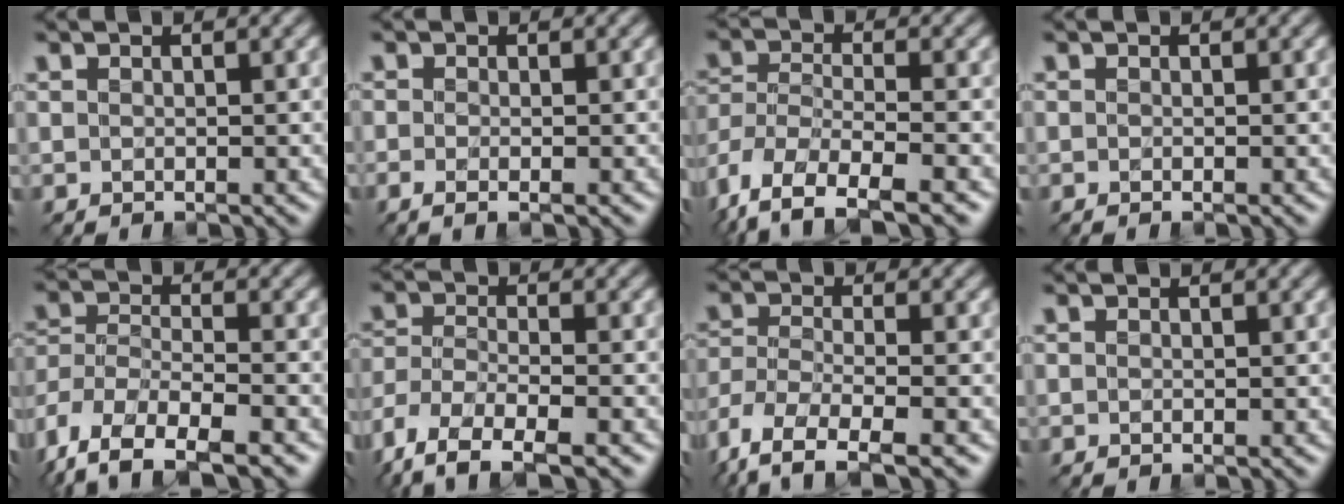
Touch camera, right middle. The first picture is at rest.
{"total": 1.3, "force": [-0.7, 0.2, 1.0], "torque": [-0.023, -0.011, -0.015]}
{"total": 9.1, "force": [-6.2, 3.5, 5.6], "torque": [-0.120, -0.023, -0.115]}
{"total": 0.0}
{"total": 9.9, "force": [-7.2, 3.9, 5.5], "torque": [-0.106, -0.022, -0.128]}
{"total": 7.0, "force": [-5.4, 1.9, 4.1], "torque": [-0.082, -0.016, -0.107]}
{"total": 7.1, "force": [-5.2, 1.9, 4.5], "torque": [-0.093, -0.017, -0.105]}
{"total": 0.0}